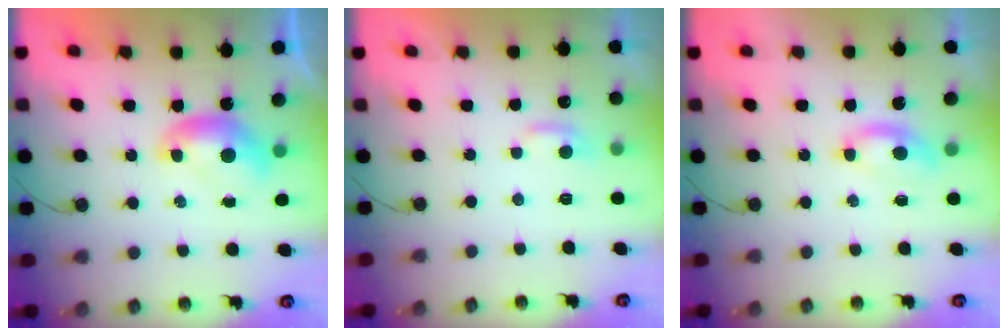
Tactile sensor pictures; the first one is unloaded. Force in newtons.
{"total": 0.0}
{"total": 0.8, "press": 0.6, "slide": 0.4}